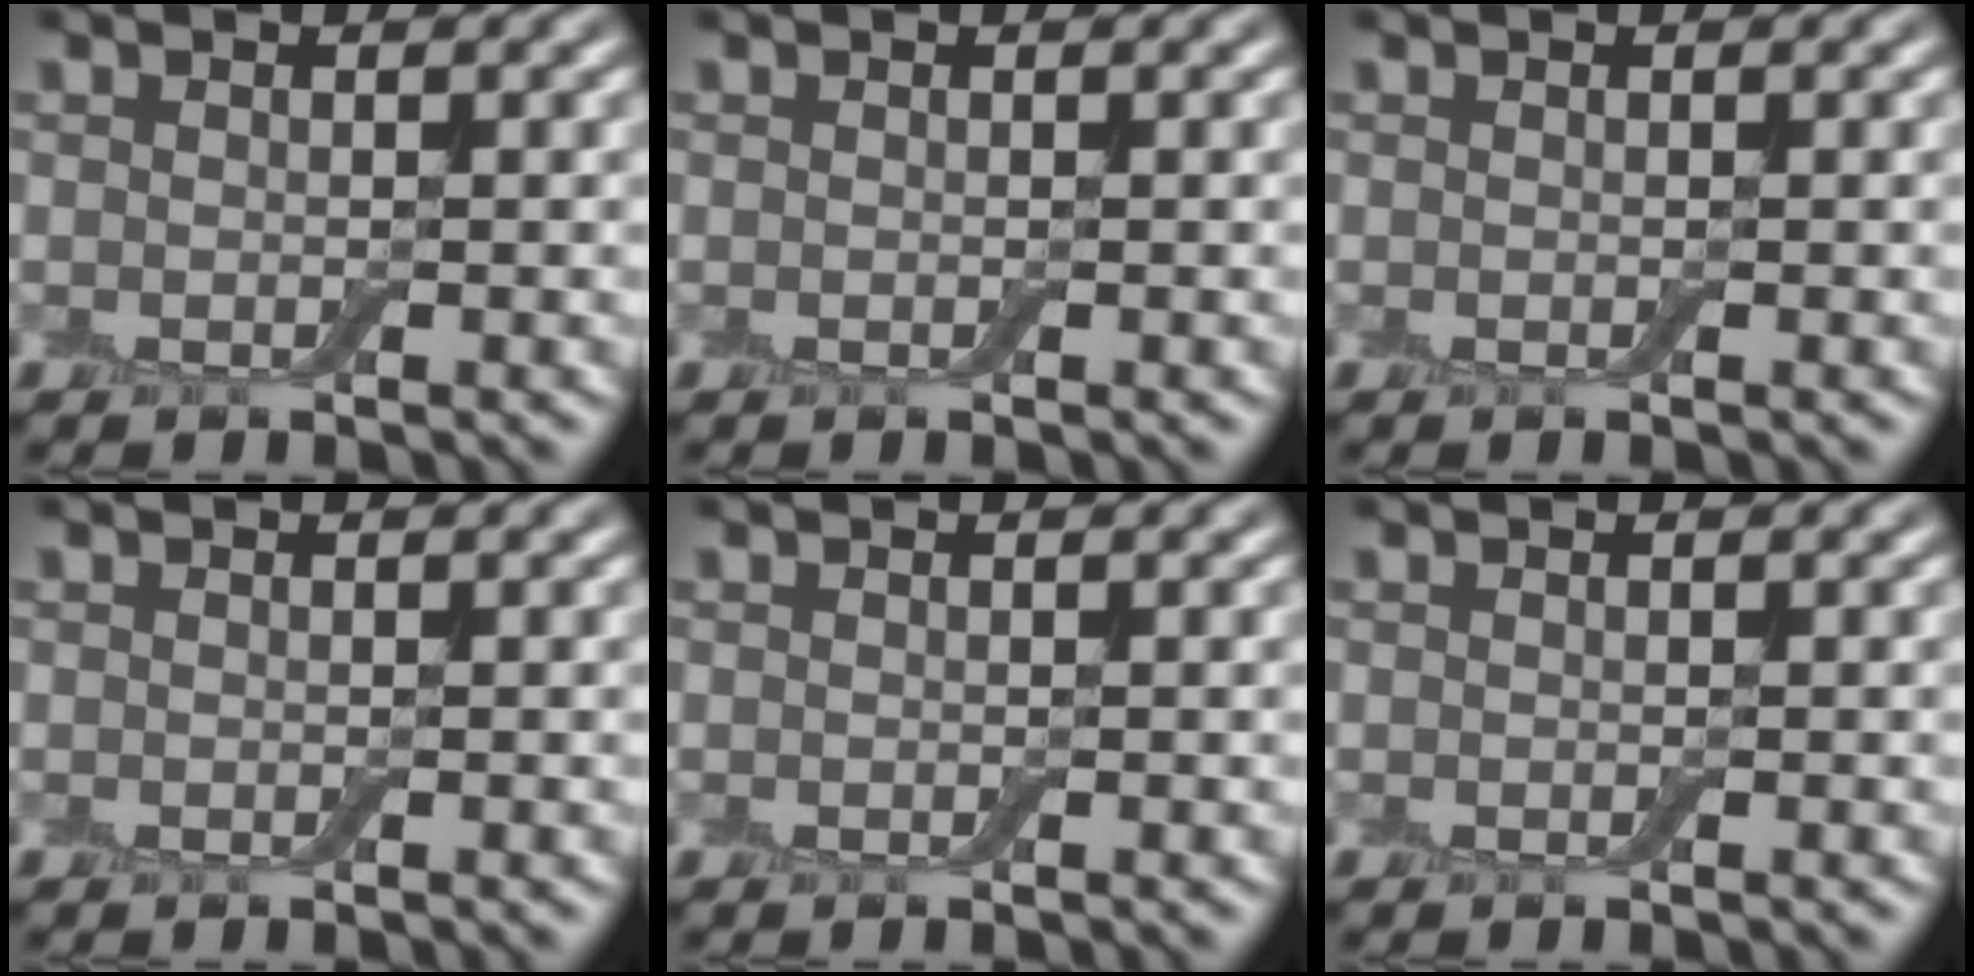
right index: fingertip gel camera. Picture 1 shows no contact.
{"total": 0.0}
{"total": 0.0}
{"total": 0.0}
{"total": 0.0}
{"total": 0.0}